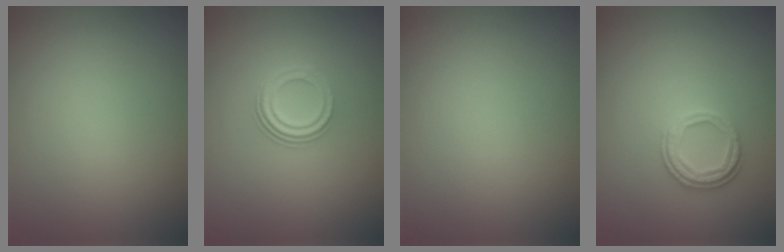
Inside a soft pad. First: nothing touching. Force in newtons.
{"total": 3.0, "press": 2.1, "slide": 2.1}
{"total": 0.0}
{"total": 2.5, "press": 2.1, "slide": 1.4}